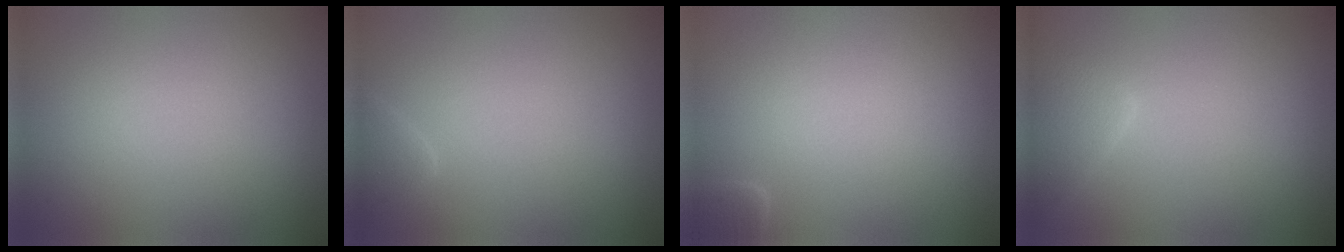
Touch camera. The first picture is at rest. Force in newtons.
{"total": 1.4, "press": 1.4, "slide": 0.1}
{"total": 0.8, "press": 0.8, "slide": 0.1}
{"total": 2.7, "press": 2.7, "slide": 0.2}